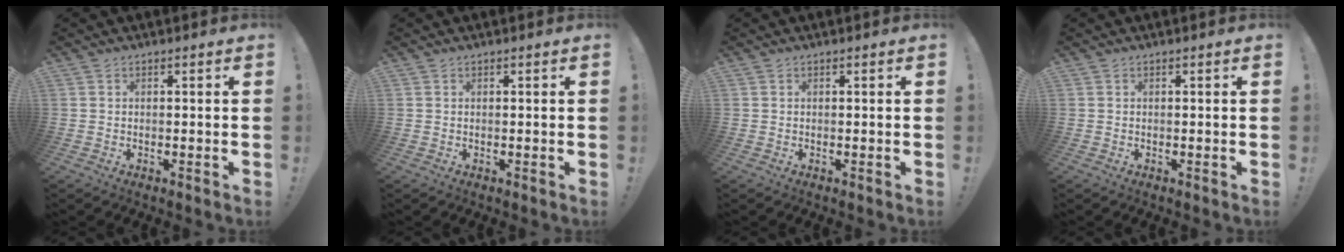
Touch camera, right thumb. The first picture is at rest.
{"total": 0.0}
{"total": 0.0}
{"total": 0.0}